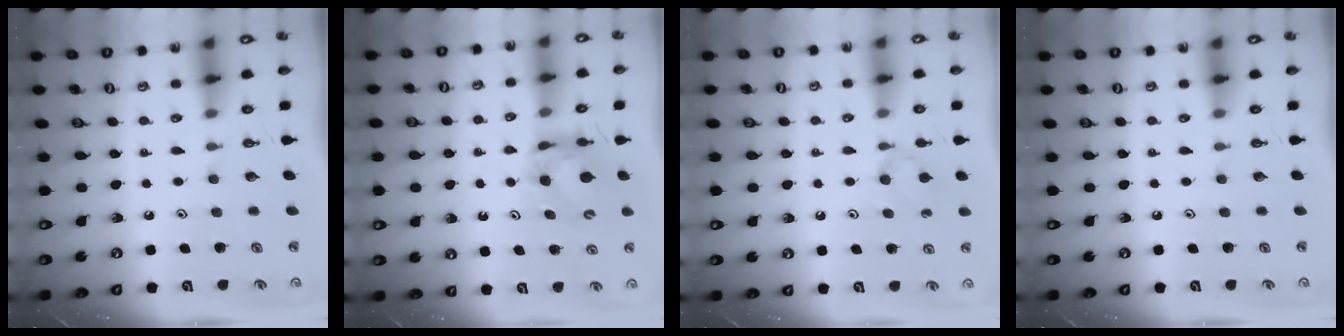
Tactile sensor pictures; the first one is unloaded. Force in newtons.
{"total": 6.3, "press": 6.3, "slide": 0.6}
{"total": 4.5, "press": 4.4, "slide": 0.8}
{"total": 0.0}